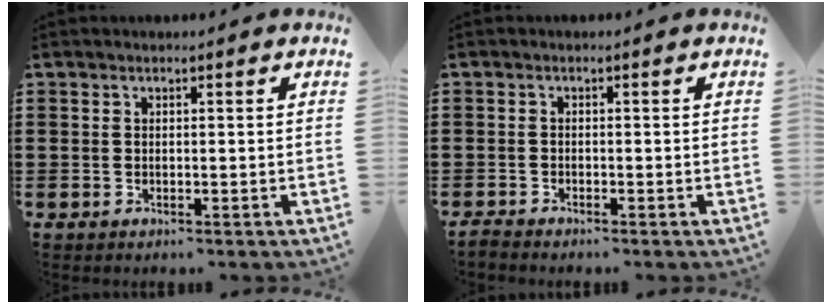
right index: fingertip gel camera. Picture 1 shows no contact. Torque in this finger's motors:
{"motor_torque": [-1.82, 0.32, -1.05, -0.21]}